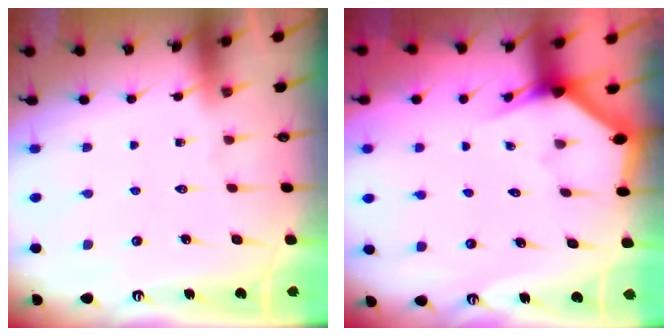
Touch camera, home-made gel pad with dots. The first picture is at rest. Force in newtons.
{"total": 3.0, "press": 3.0, "slide": 0.1}